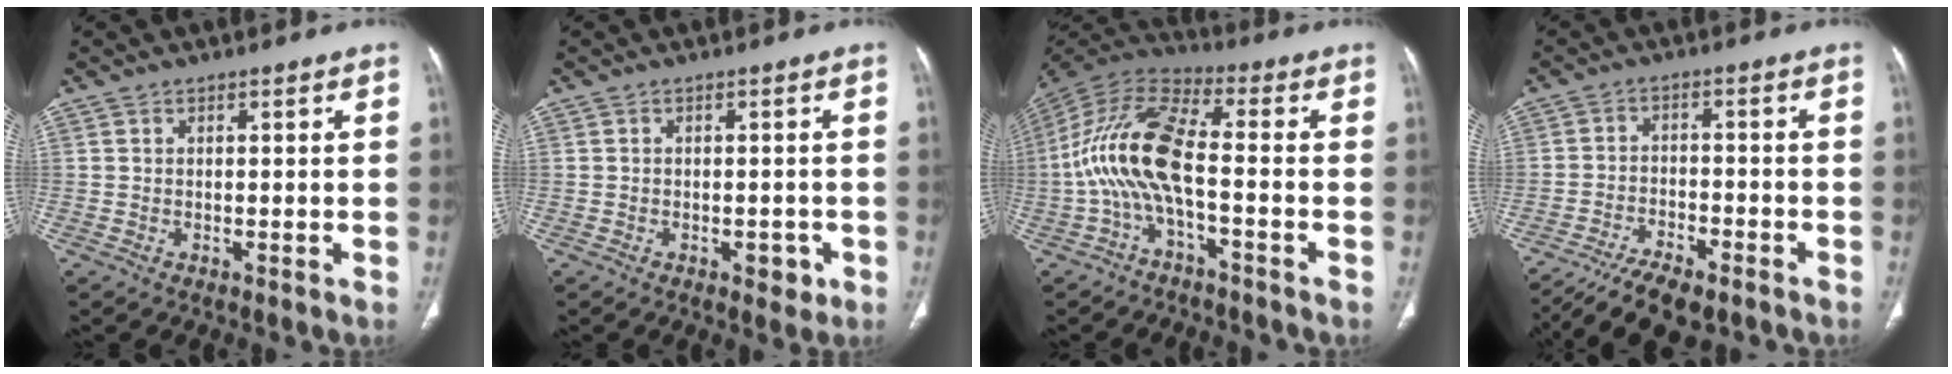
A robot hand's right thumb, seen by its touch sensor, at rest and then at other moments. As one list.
[{"total": 2.5, "force": [-1.1, 1.5, 1.7], "torque": [-0.009, 0.003, -0.009]}, {"total": 14.1, "force": [-2.8, 4.6, 13.0], "torque": [-0.286, 0.051, -0.064]}, {"total": 10.8, "force": [-8.6, 3.6, 5.4], "torque": [-0.093, 0.031, -0.142]}]